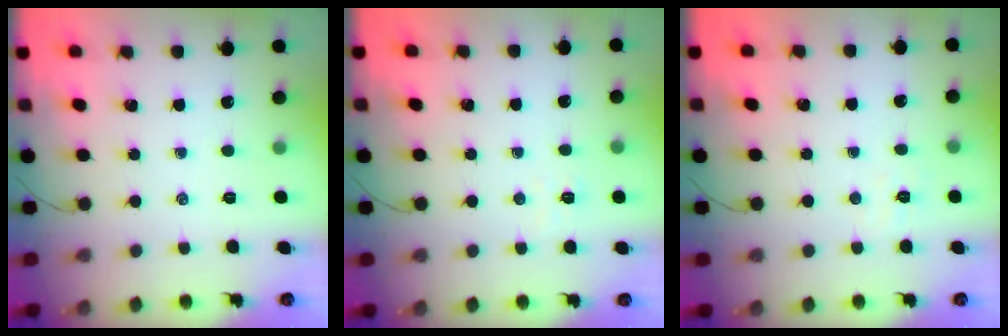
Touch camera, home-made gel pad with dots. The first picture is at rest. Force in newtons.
{"total": 2.3, "press": 2.2, "slide": 0.7}
{"total": 3.8, "press": 3.7, "slide": 0.8}